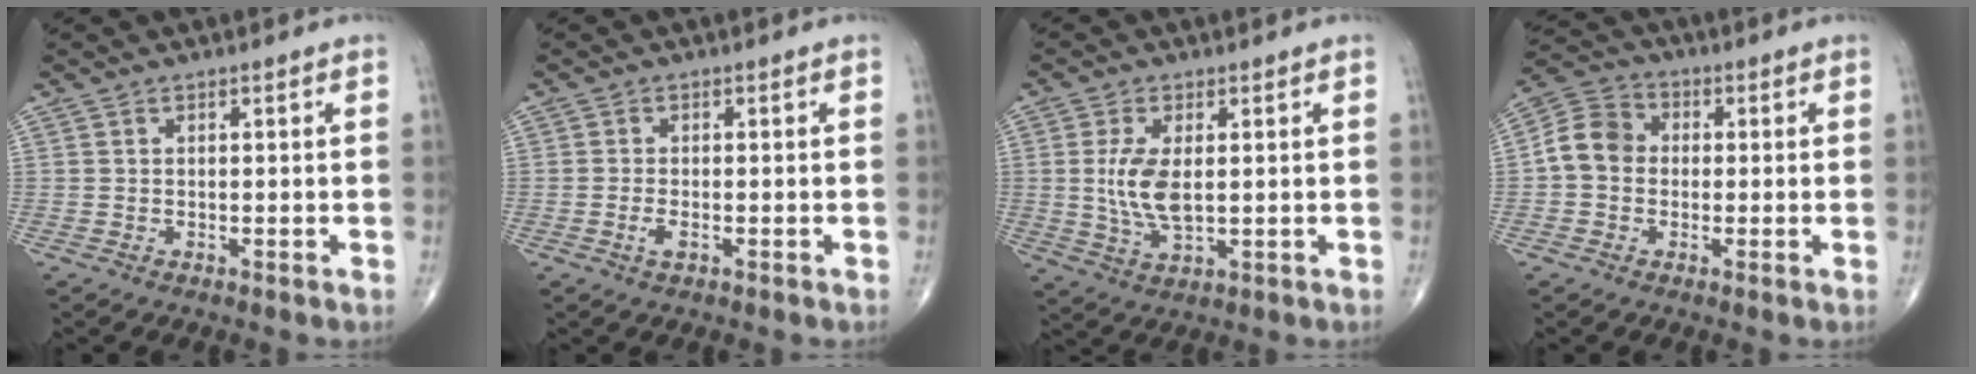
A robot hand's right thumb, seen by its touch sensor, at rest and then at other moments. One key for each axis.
{"total": 2.1, "fx": -0.7, "fy": 0.9, "fz": 1.7, "tx": -0.037, "ty": 0.002, "tz": -0.015}
{"total": 7.9, "fx": 0.7, "fy": 3.7, "fz": 6.9, "tx": -0.144, "ty": -0.011, "tz": 0.019}
{"total": 7.8, "fx": -0.3, "fy": 6.6, "fz": 4.1, "tx": -0.061, "ty": 0.025, "tz": -0.021}